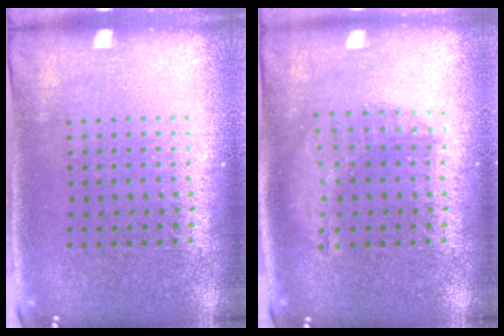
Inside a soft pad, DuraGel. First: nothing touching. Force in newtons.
{"total": 1.5, "press": 1.5, "slide": 0.5}